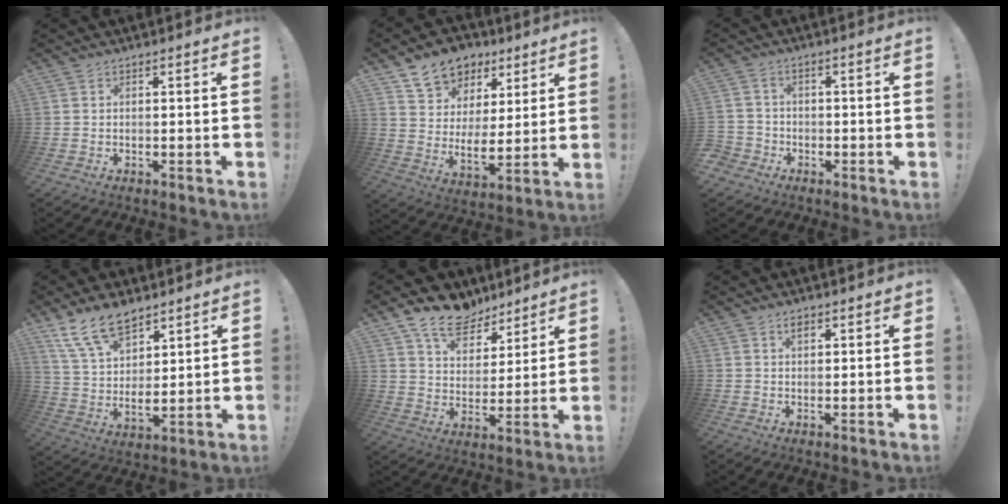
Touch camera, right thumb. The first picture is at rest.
{"total": 12.5, "force": [8.2, 8.4, 4.2], "torque": [-0.064, -0.060, 0.154]}
{"total": 3.9, "force": [-1.8, 3.3, 1.0], "torque": [-0.028, 0.014, -0.032]}
{"total": 14.1, "force": [10.1, 6.8, 7.2], "torque": [-0.132, -0.061, 0.189]}
{"total": 13.6, "force": [10.0, 7.6, 5.1], "torque": [-0.090, -0.064, 0.189]}
{"total": 2.3, "force": [1.4, 1.2, 1.3], "torque": [-0.018, -0.001, 0.022]}